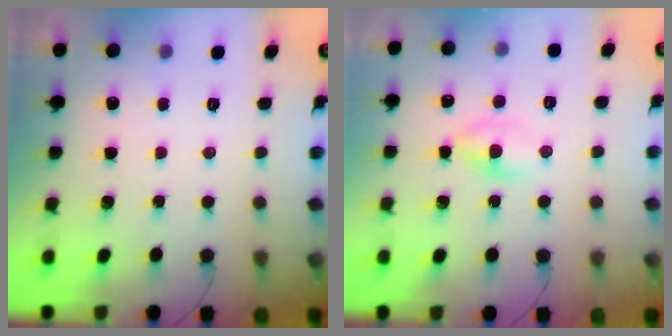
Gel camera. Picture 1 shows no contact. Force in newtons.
{"total": 2.6, "press": 2.3, "slide": 1.3}